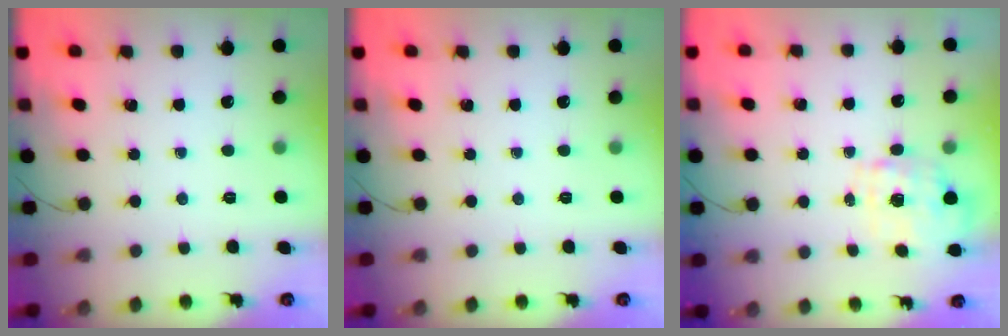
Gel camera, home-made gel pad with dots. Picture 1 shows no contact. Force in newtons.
{"total": 0.0}
{"total": 1.5, "press": 1.5, "slide": 0.5}